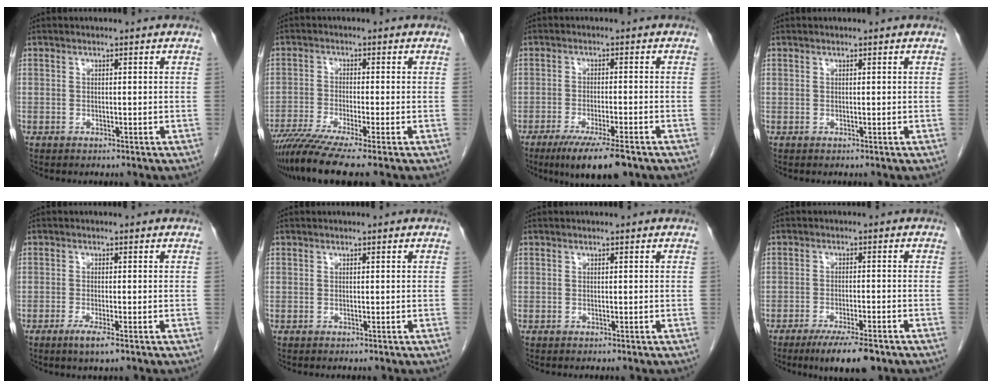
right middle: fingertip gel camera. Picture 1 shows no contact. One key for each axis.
{"total": 8.7, "fx": -6.9, "fy": -0.9, "fz": 5.3, "tx": -0.087, "ty": -0.027, "tz": -0.116}
{"total": 9.3, "fx": -6.5, "fy": 1.0, "fz": 6.5, "tx": -0.100, "ty": -0.020, "tz": -0.100}
{"total": 0.0}
{"total": 2.9, "fx": -1.6, "fy": 0.2, "fz": 2.3, "tx": -0.045, "ty": -0.008, "tz": -0.030}
{"total": 0.0}
{"total": 0.0}
{"total": 7.6, "fx": -5.4, "fy": 1.3, "fz": 5.2, "tx": -0.077, "ty": -0.013, "tz": -0.081}